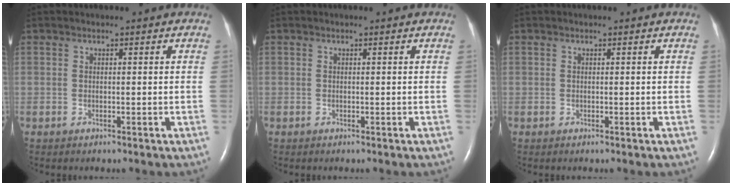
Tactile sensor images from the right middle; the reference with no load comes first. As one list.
[{"total": 0.0}, {"total": 0.0}]